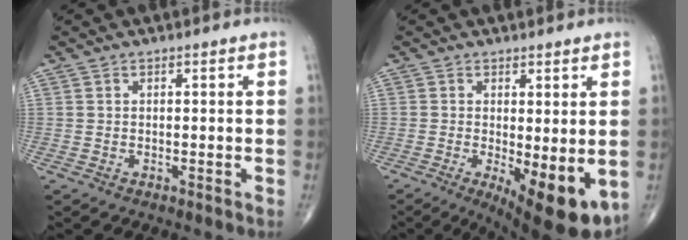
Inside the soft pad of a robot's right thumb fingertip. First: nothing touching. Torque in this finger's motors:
{"motor_torque": [-0.28, 1.12, 0.15, -0.32, 0.07]}